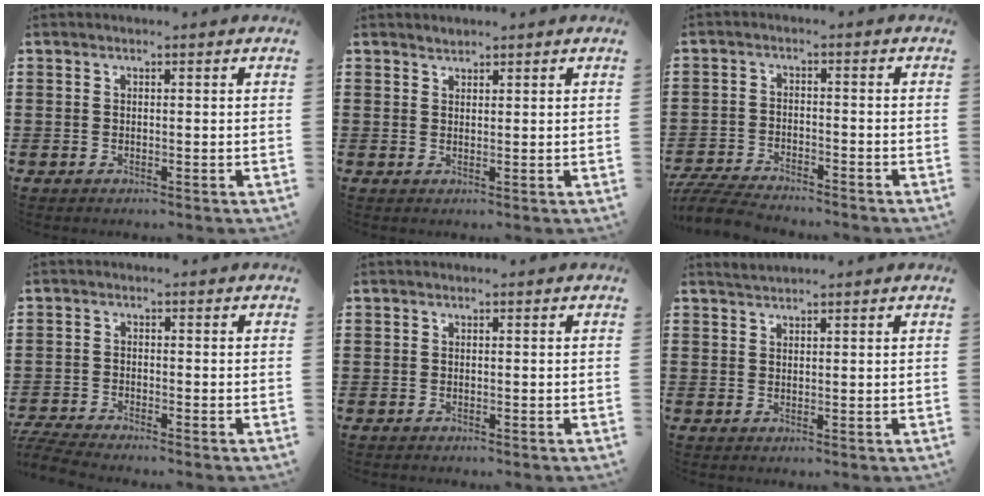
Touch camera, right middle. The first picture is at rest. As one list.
[{"total": 1.2, "force": [1.1, 0.3, -0.3], "torque": [0.001, 0.000, 0.023]}, {"total": 5.7, "force": [-5.5, 0.7, 1.3], "torque": [-0.035, 0.002, -0.112]}, {"total": 3.6, "force": [-3.5, 0.2, 0.8], "torque": [-0.035, -0.009, -0.077]}, {"total": 0.8, "force": [-0.6, 0.5, -0.1], "torque": [0.003, 0.004, -0.014]}, {"total": 1.1, "force": [1.0, 0.0, 0.2], "torque": [-0.005, 0.000, 0.020]}]